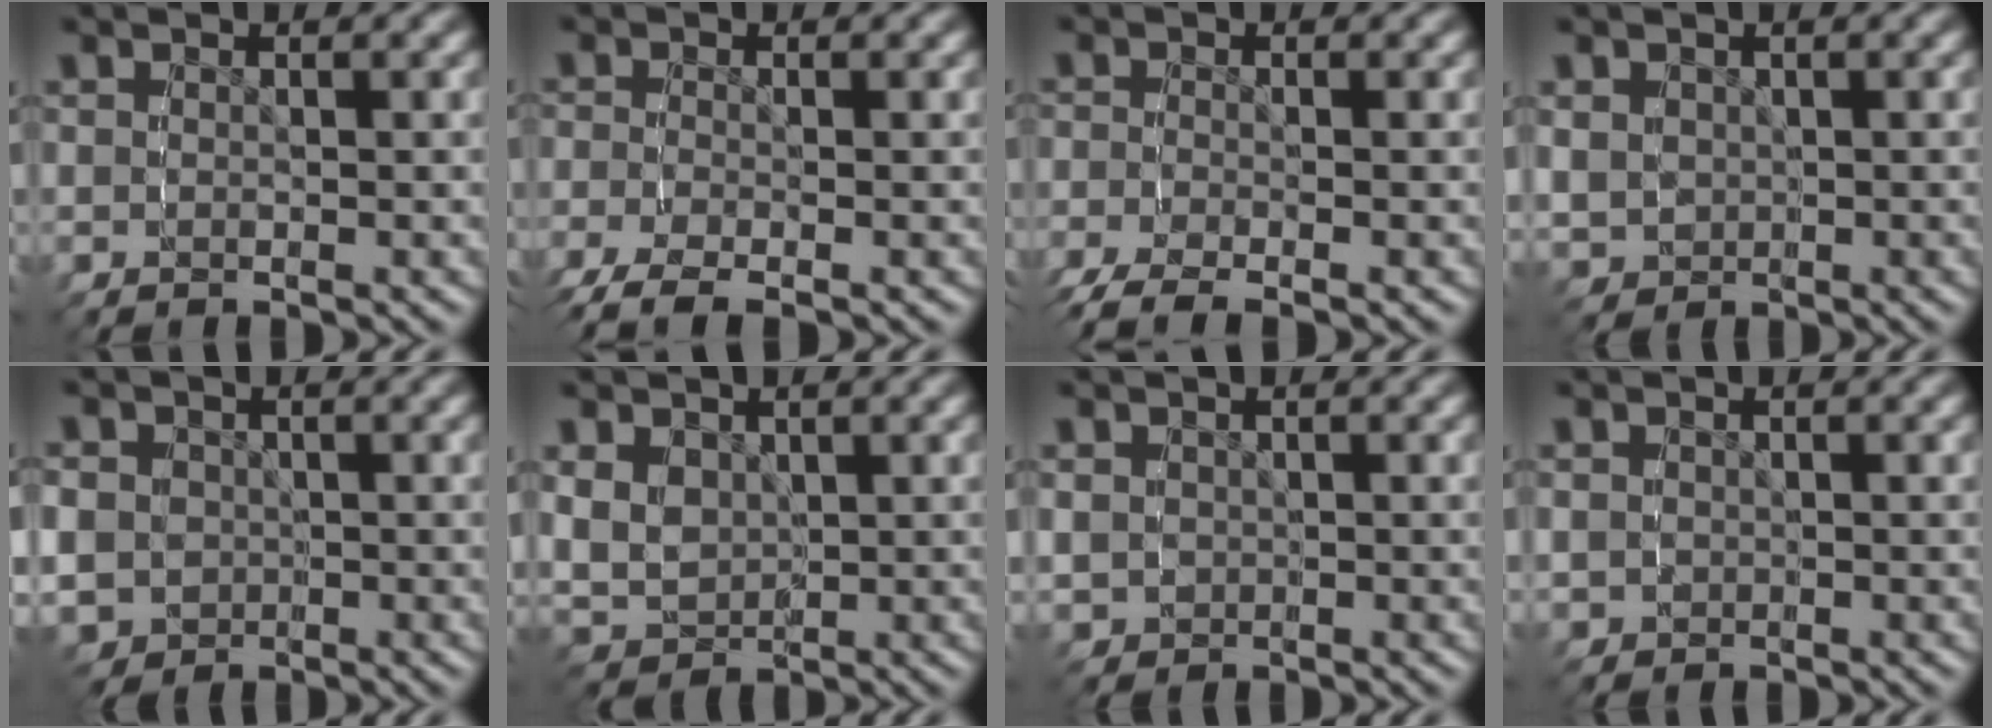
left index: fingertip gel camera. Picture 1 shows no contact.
{"total": 4.4, "force": [-3.0, 2.0, 2.5], "torque": [-0.058, -0.018, -0.040]}
{"total": 4.5, "force": [-3.4, 1.9, 2.2], "torque": [-0.045, -0.014, -0.051]}
{"total": 3.8, "force": [0.0, 3.5, 1.4], "torque": [-0.035, -0.022, 0.013]}
{"total": 7.9, "force": [-1.9, 7.2, 2.9], "torque": [-0.066, -0.038, -0.023]}
{"total": 7.0, "force": [0.3, 6.4, 2.9], "torque": [-0.088, -0.036, 0.019]}
{"total": 2.8, "force": [-0.1, 2.7, 0.8], "torque": [-0.023, -0.015, 0.008]}
{"total": 2.2, "force": [-0.1, 2.1, 0.6], "torque": [-0.015, -0.011, 0.004]}